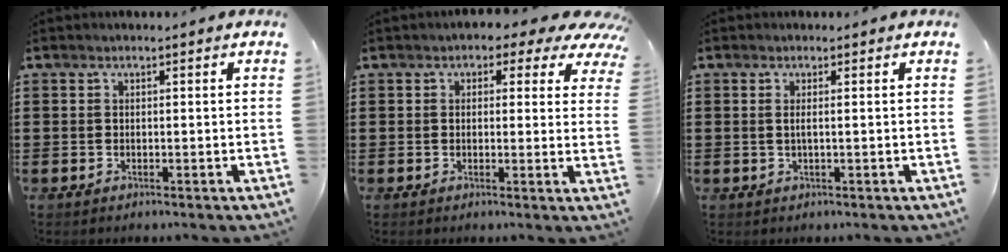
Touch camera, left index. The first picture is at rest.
{"total": 2.8, "force": [1.6, 1.8, 1.5], "torque": [-0.026, -0.006, 0.021]}
{"total": 0.9, "force": [0.0, -0.1, 0.9], "torque": [-0.020, -0.004, 0.000]}